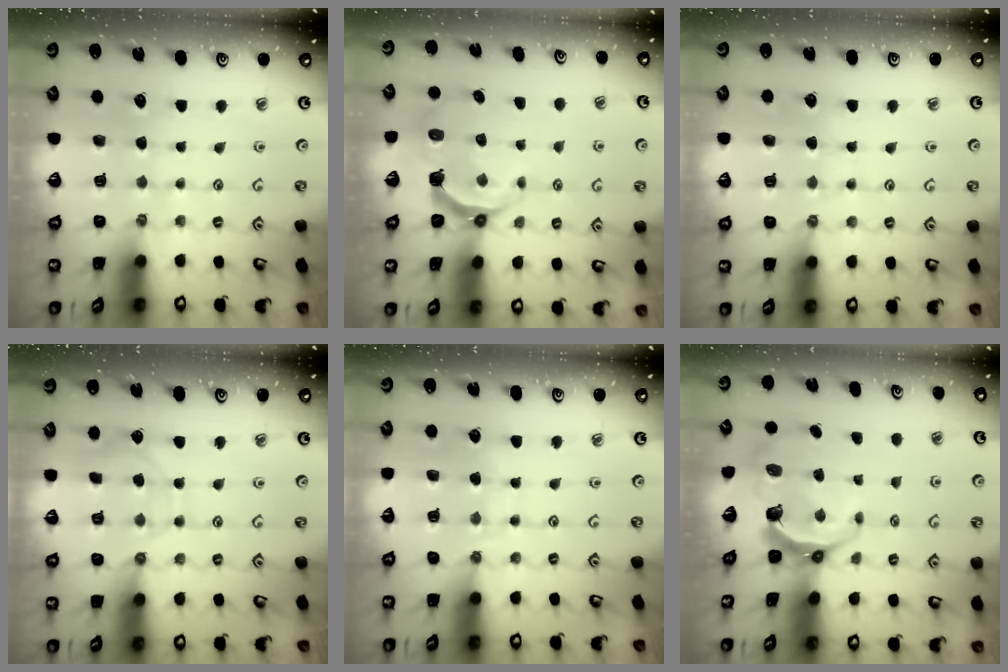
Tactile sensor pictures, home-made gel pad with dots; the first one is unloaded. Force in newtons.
{"total": 5.9, "press": 4.4, "slide": 4.0}
{"total": 2.8, "press": 2.8, "slide": 0.5}
{"total": 7.6, "press": 7.5, "slide": 0.9}
{"total": 6.9, "press": 6.9, "slide": 0.8}
{"total": 8.1, "press": 6.8, "slide": 4.4}